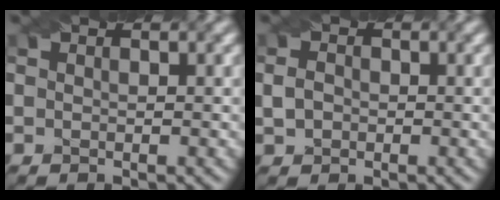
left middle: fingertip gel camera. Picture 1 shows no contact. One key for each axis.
{"total": 1.4, "fx": -0.4, "fy": 1.2, "fz": 0.7, "tx": -0.019, "ty": 0.000, "tz": -0.008}